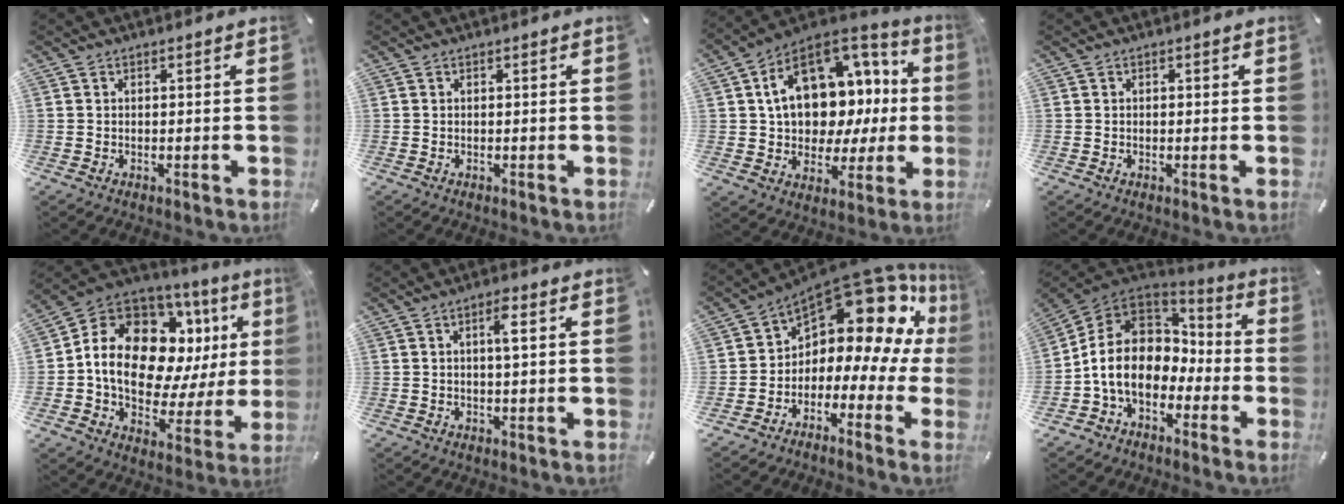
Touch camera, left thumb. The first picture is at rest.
{"total": 0.0}
{"total": 18.0, "force": [4.6, 13.2, 11.4], "torque": [-0.182, -0.023, 0.088]}
{"total": 0.5, "force": [-0.1, 0.4, 0.3], "torque": [-0.005, 0.001, -0.003]}
{"total": 17.6, "force": [4.6, 12.1, 11.9], "torque": [-0.194, -0.043, 0.076]}
{"total": 4.0, "force": [0.8, 0.9, 3.8], "torque": [-0.068, 0.004, 0.008]}
{"total": 14.5, "force": [8.2, 7.6, 9.1], "torque": [-0.140, -0.078, 0.134]}
{"total": 12.4, "force": [-2.9, 10.0, 6.7], "torque": [-0.161, 0.018, -0.051]}